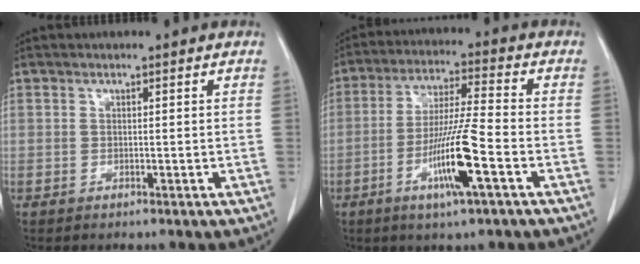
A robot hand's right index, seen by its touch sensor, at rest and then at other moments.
{"total": 11.4, "force": [-4.3, -0.2, 10.5], "torque": [-0.203, -0.012, -0.082]}